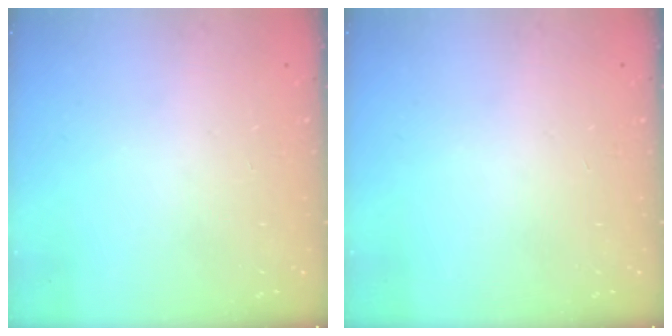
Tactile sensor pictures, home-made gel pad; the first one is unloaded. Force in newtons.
{"total": 0.0}